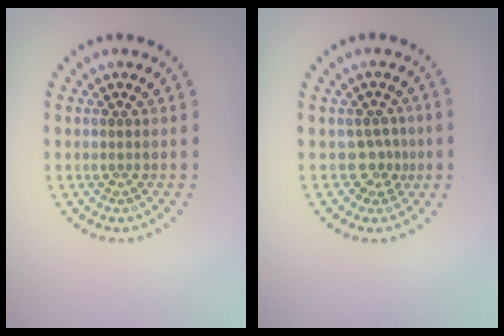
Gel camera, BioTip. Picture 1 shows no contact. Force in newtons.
{"total": 2.1, "press": 1.5, "slide": 1.5}